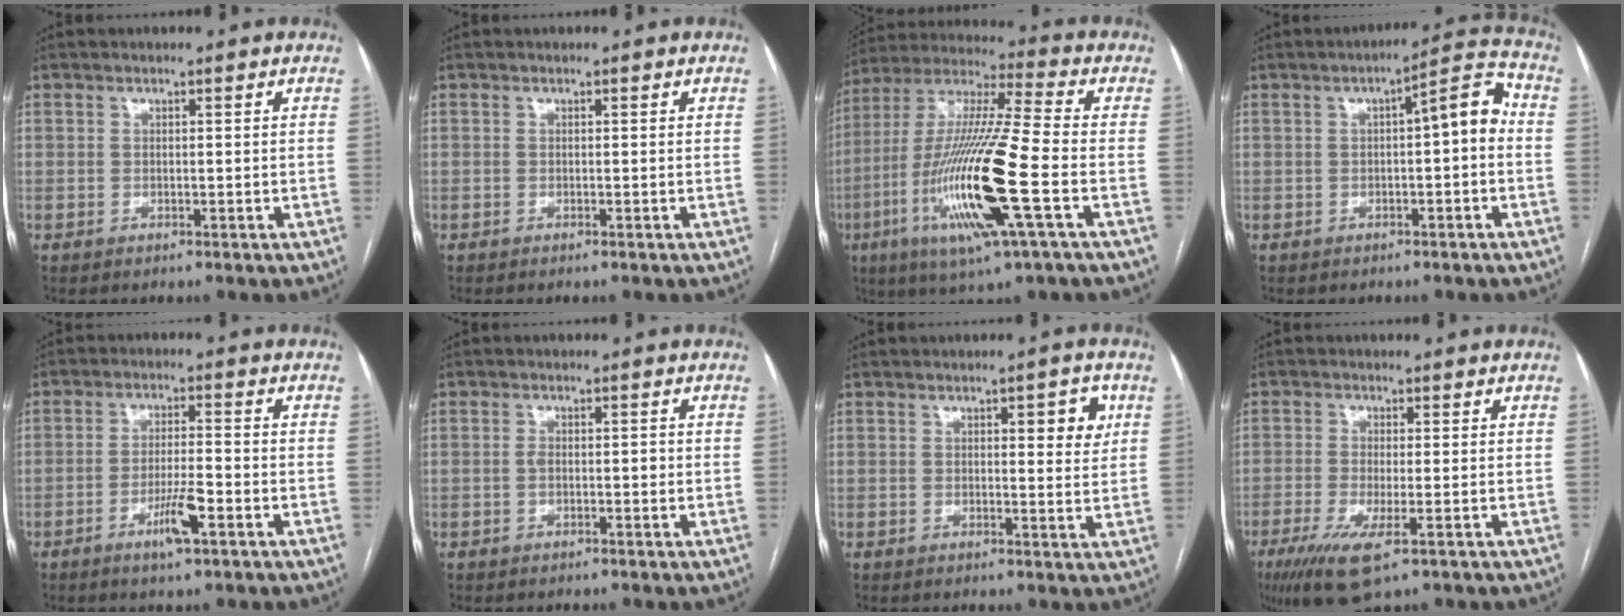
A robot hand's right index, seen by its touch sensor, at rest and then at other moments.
{"total": 0.0}
{"total": 20.3, "force": [-6.1, 1.0, 19.4], "torque": [-0.412, -0.025, -0.118]}
{"total": 7.0, "force": [0.1, 1.5, 6.8], "torque": [-0.092, 0.030, -0.001]}
{"total": 5.7, "force": [-2.8, 0.5, 5.0], "torque": [-0.093, -0.005, -0.051]}
{"total": 1.8, "force": [-0.3, 0.9, 1.5], "torque": [-0.027, 0.008, -0.003]}
{"total": 4.5, "force": [1.7, 1.4, 4.0], "torque": [-0.047, -0.001, 0.020]}
{"total": 7.9, "force": [-4.1, 1.5, 6.5], "torque": [-0.126, -0.023, -0.068]}